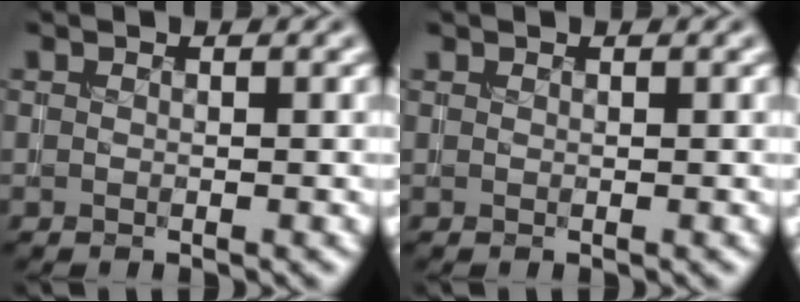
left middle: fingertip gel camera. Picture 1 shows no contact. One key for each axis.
{"total": 0.0}